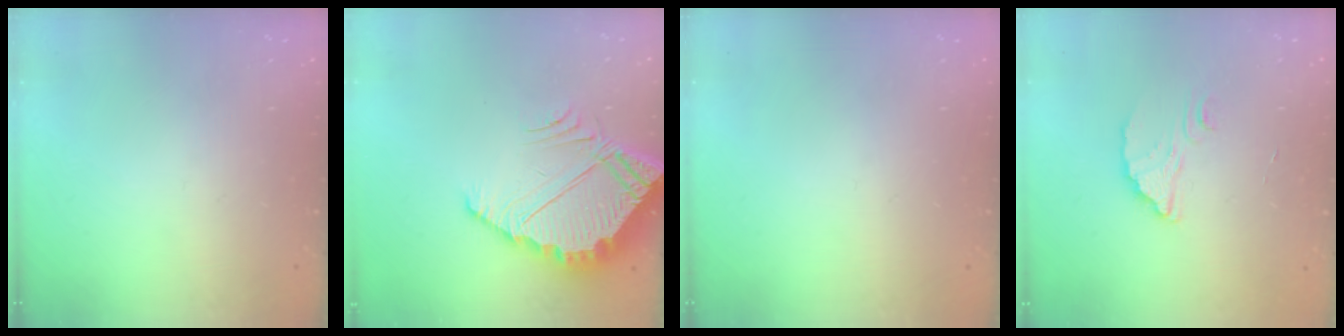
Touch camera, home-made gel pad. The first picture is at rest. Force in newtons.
{"total": 6.9, "press": 6.9, "slide": 0.3}
{"total": 0.0}
{"total": 2.3, "press": 2.3, "slide": 0.0}